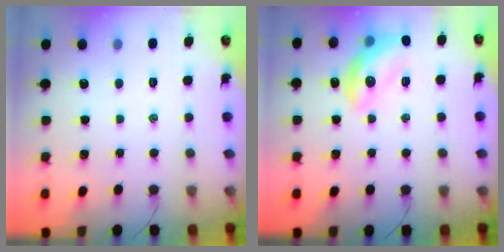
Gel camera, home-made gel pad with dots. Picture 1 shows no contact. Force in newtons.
{"total": 13.1, "press": 13.0, "slide": 1.8}